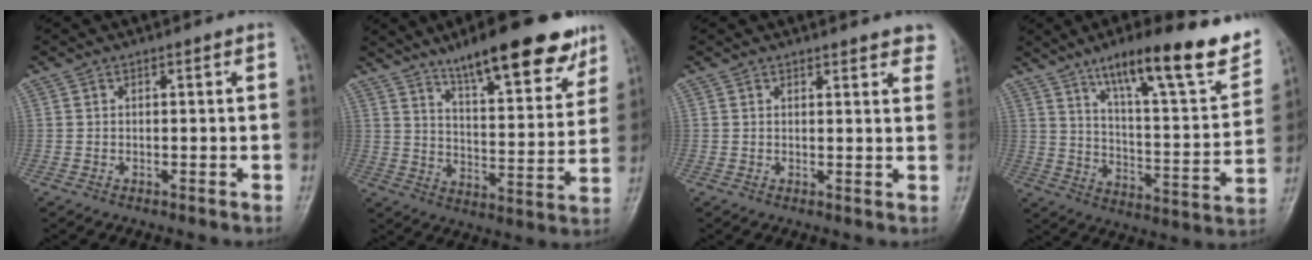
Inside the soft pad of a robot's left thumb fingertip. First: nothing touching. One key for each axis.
{"total": 18.9, "fx": 13.1, "fy": 5.2, "fz": 12.7, "tx": -0.147, "ty": -0.059, "tz": 0.200}
{"total": 6.0, "fx": 5.2, "fy": 1.8, "fz": 2.5, "tx": 0.002, "ty": -0.017, "tz": 0.049}
{"total": 22.6, "fx": 14.5, "fy": 4.8, "fz": 16.6, "tx": -0.216, "ty": -0.056, "tz": 0.227}